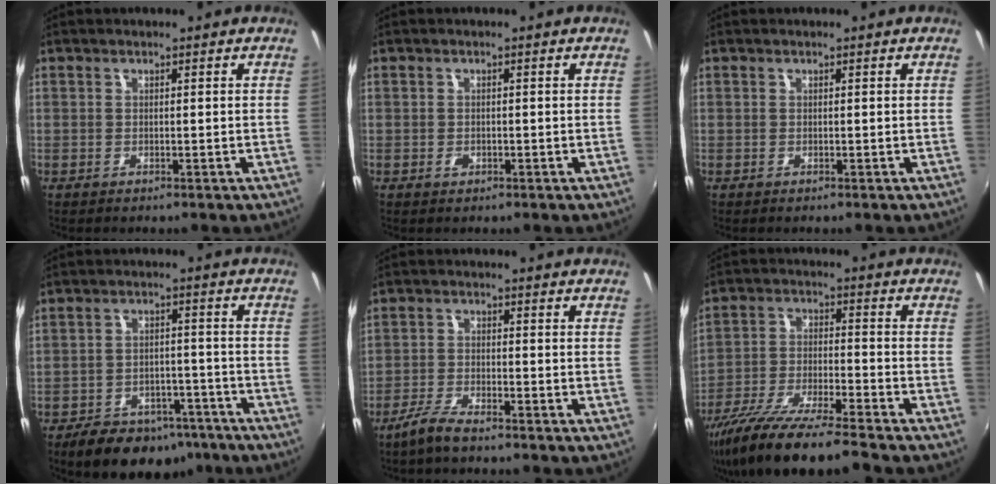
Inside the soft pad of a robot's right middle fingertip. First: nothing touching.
{"total": 1.2, "force": [-0.6, 0.9, 0.6], "torque": [-0.009, -0.002, -0.009]}
{"total": 0.0}
{"total": 14.5, "force": [-10.6, 7.7, 6.3], "torque": [-0.133, 0.008, -0.138]}
{"total": 4.7, "force": [-3.9, 0.7, 2.6], "torque": [-0.072, -0.003, -0.078]}
{"total": 14.2, "force": [-11.7, 0.6, 8.0], "torque": [-0.164, -0.028, -0.214]}